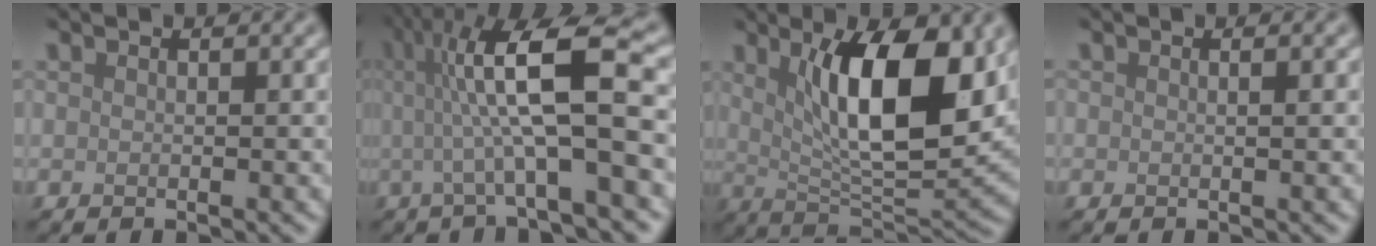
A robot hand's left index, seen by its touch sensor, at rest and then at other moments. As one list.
[{"total": 9.7, "force": [1.0, 2.0, 9.5], "torque": [-0.143, 0.005, 0.017]}, {"total": 9.9, "force": [3.1, 3.4, 8.7], "torque": [-0.133, -0.009, 0.056]}, {"total": 0.5, "force": [0.0, 0.1, 0.5], "torque": [-0.006, -0.001, -0.001]}]